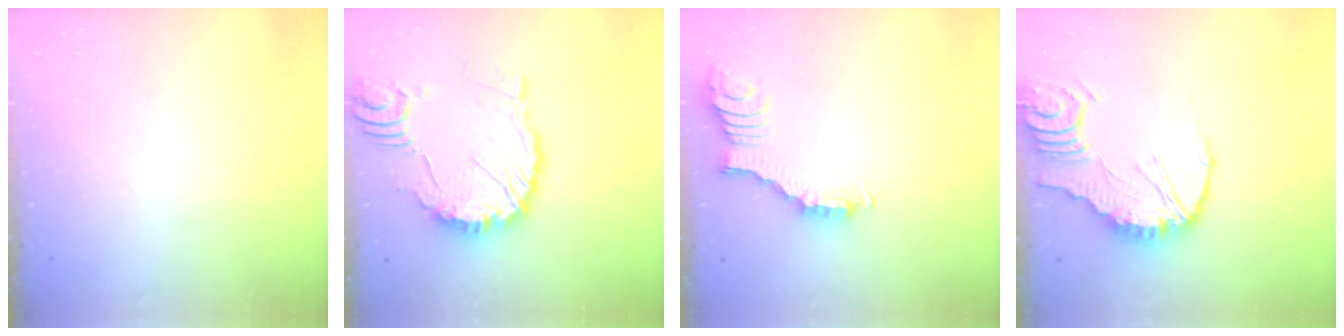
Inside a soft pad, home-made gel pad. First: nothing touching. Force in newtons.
{"total": 11.9, "press": 11.8, "slide": 1.3}
{"total": 2.5, "press": 2.5, "slide": 0.4}
{"total": 9.4, "press": 9.4, "slide": 1.1}